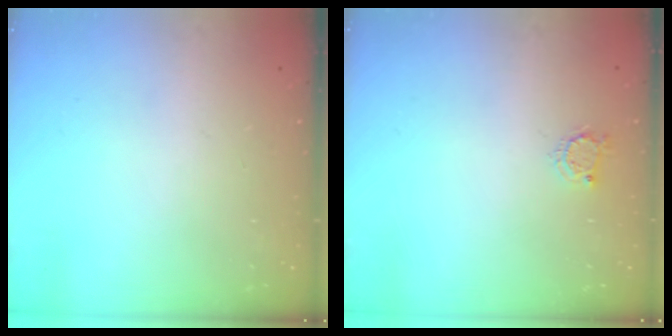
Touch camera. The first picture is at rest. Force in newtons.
{"total": 3.8, "press": 3.7, "slide": 0.4}